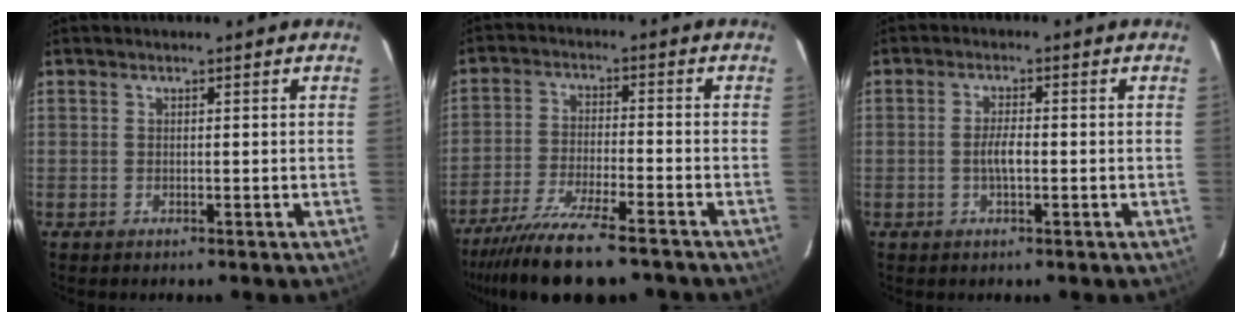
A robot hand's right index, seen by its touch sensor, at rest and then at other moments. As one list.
[{"total": 14.7, "force": [-12.1, 2.6, 8.1], "torque": [-0.175, -0.030, -0.207]}, {"total": 3.1, "force": [-0.6, 0.8, 2.9], "torque": [-0.055, 0.001, -0.011]}]